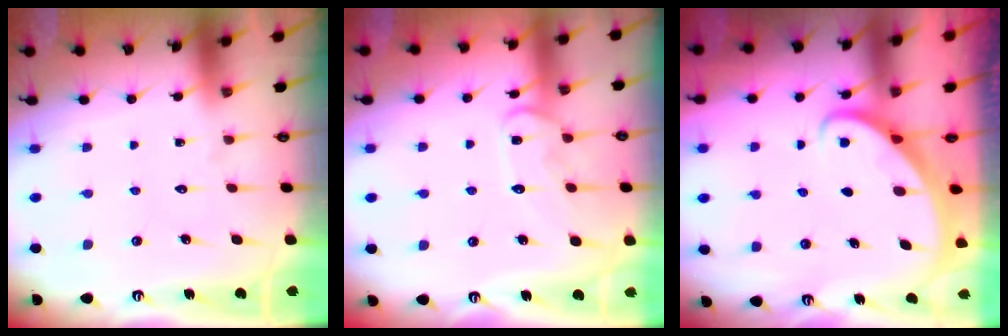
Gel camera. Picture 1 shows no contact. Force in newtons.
{"total": 11.1, "press": 11.0, "slide": 0.9}
{"total": 2.6, "press": 2.6, "slide": 0.3}